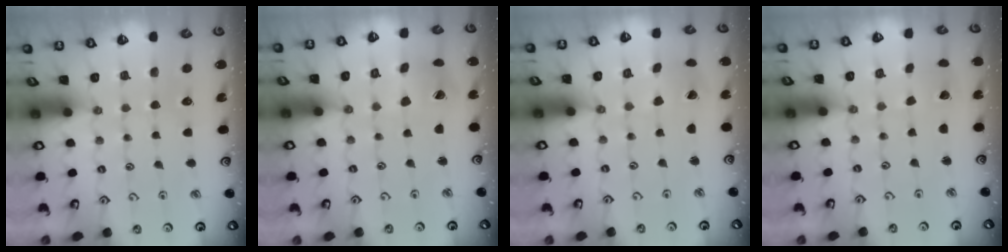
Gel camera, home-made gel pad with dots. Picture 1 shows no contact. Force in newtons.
{"total": 4.9, "press": 4.9, "slide": 0.5}
{"total": 1.2, "press": 1.2, "slide": 0.1}
{"total": 1.9, "press": 1.9, "slide": 0.1}